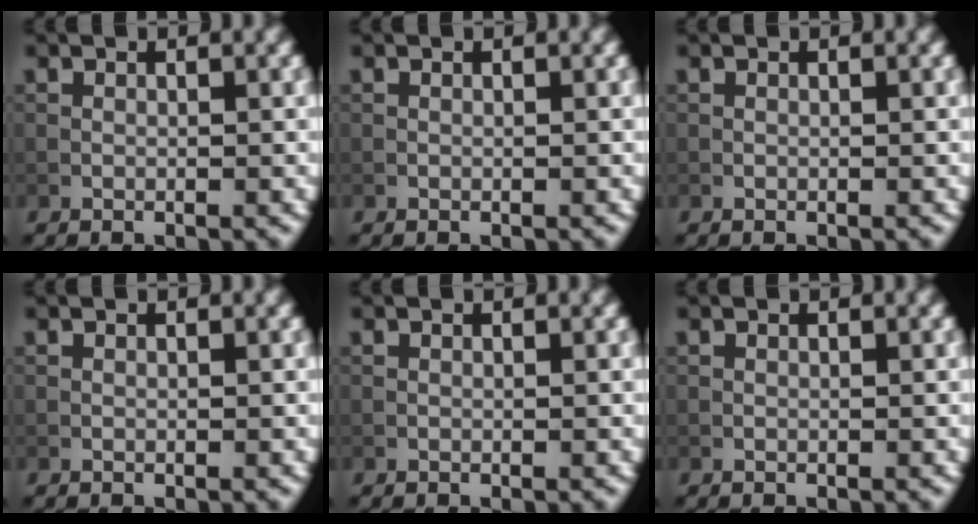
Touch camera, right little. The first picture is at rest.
{"total": 0.0}
{"total": 0.0}
{"total": 0.0}
{"total": 0.0}
{"total": 0.0}